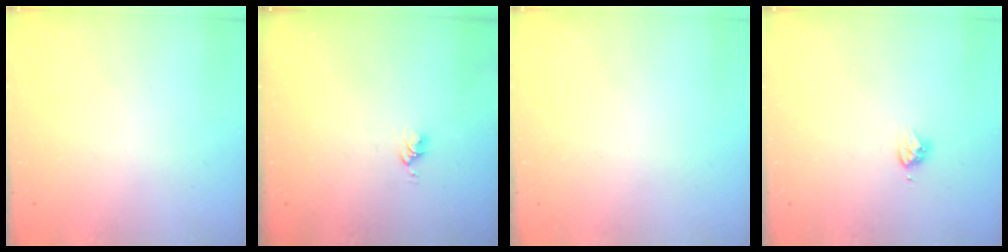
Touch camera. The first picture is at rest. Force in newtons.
{"total": 2.8, "press": 2.8, "slide": 0.4}
{"total": 0.0}
{"total": 3.6, "press": 3.5, "slide": 0.7}